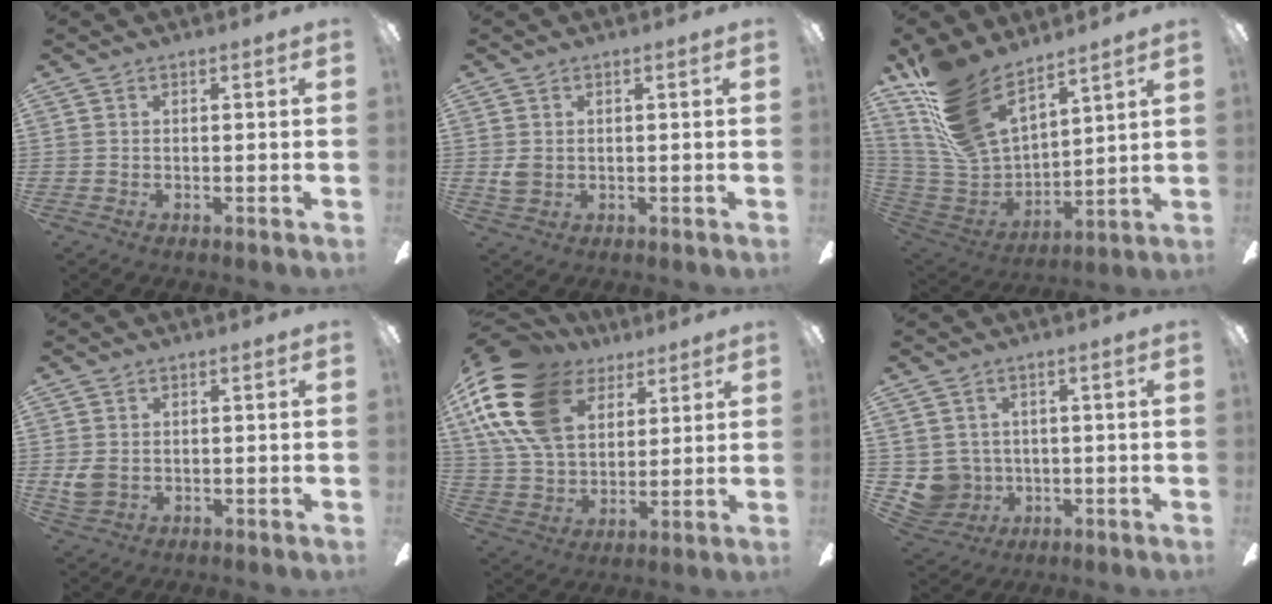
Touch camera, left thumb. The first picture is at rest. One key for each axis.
{"total": 2.8, "fx": 0.7, "fy": 2.2, "fz": 1.5, "tx": -0.029, "ty": 0.006, "tz": 0.015}
{"total": 18.4, "fx": 13.5, "fy": 8.2, "fz": 9.3, "tx": -0.228, "ty": -0.097, "tz": 0.253}
{"total": 3.3, "fx": 0.8, "fy": 2.6, "fz": 1.9, "tx": -0.043, "ty": 0.003, "tz": 0.015}
{"total": 22.1, "fx": 10.1, "fy": 14.2, "fz": 13.5, "tx": -0.296, "ty": -0.032, "tz": 0.183}
{"total": 5.8, "fx": 1.0, "fy": 5.8, "fz": 0.4, "tx": -0.042, "ty": -0.013, "tz": 0.023}